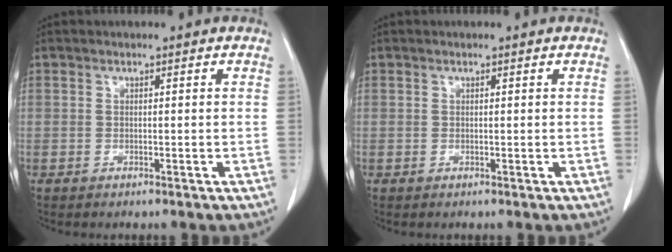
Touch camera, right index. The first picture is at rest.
{"total": 0.0}